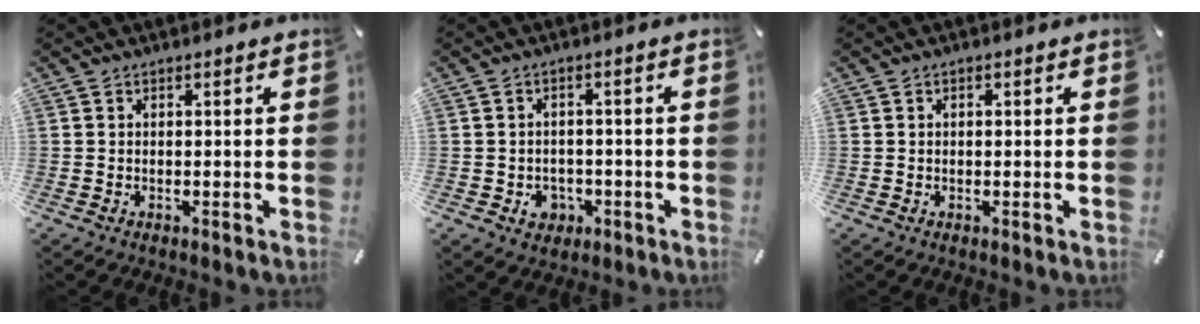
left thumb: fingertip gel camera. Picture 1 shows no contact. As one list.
[{"total": 4.9, "force": [-1.6, 4.2, 1.8], "torque": [-0.029, 0.004, -0.028]}, {"total": 0.8, "force": [0.1, 0.6, 0.5], "torque": [-0.010, 0.004, 0.000]}]